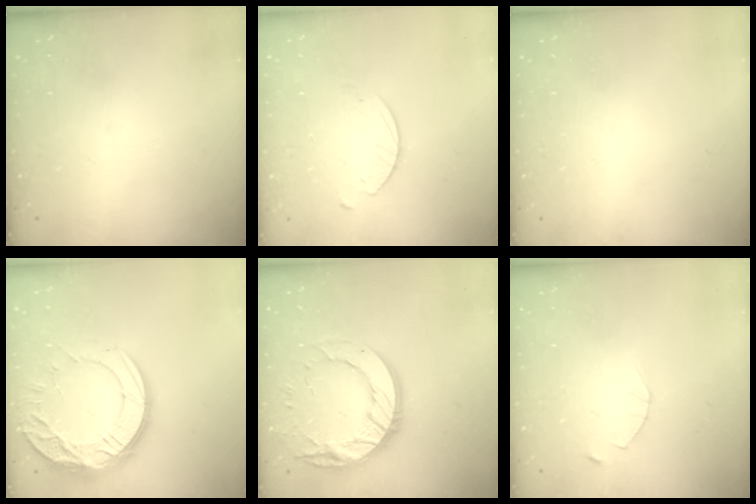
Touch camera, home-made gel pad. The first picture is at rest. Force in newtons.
{"total": 4.3, "press": 4.3, "slide": 0.5}
{"total": 0.0}
{"total": 17.2, "press": 17.2, "slide": 1.0}
{"total": 17.2, "press": 17.1, "slide": 1.3}
{"total": 2.5, "press": 2.4, "slide": 0.3}